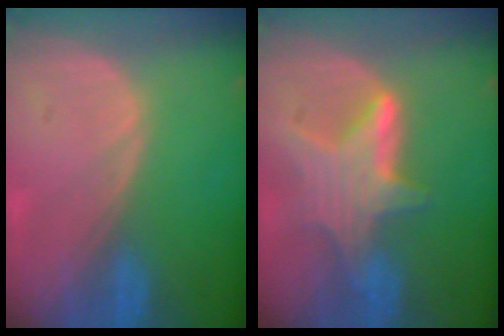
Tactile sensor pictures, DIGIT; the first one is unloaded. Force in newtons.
{"total": 6.8, "press": 6.6, "slide": 1.5}